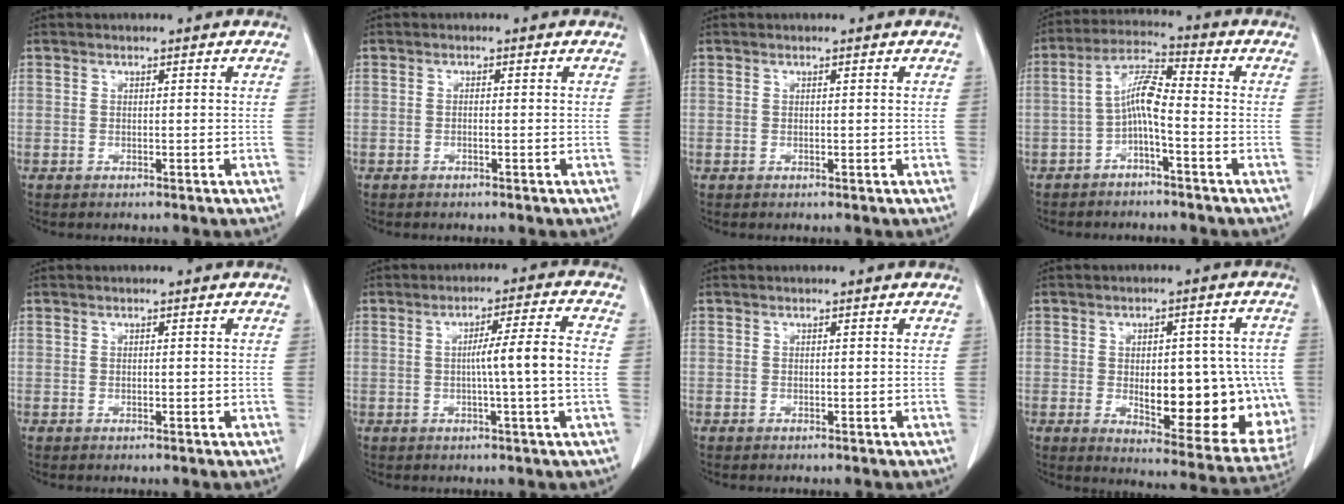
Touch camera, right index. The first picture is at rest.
{"total": 0.8, "force": [-0.3, 0.3, 0.7], "torque": [-0.017, 0.002, -0.004]}
{"total": 0.0}
{"total": 6.8, "force": [-1.9, 1.2, 6.4], "torque": [-0.130, 0.021, -0.039]}
{"total": 1.0, "force": [-0.1, 0.6, 0.8], "torque": [-0.022, 0.003, 0.002]}
{"total": 8.5, "force": [-0.4, -0.6, 8.4], "torque": [-0.132, 0.009, -0.008]}
{"total": 0.0}
{"total": 20.3, "force": [-2.9, 8.1, 18.4], "torque": [-0.172, 0.016, -0.008]}